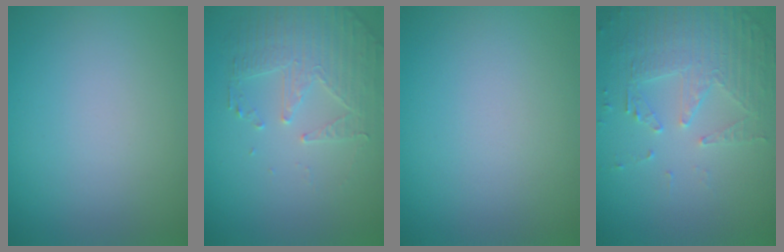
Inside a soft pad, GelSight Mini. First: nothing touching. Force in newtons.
{"total": 2.5, "press": 2.2, "slide": 1.2}
{"total": 0.0}
{"total": 5.3, "press": 3.7, "slide": 3.8}